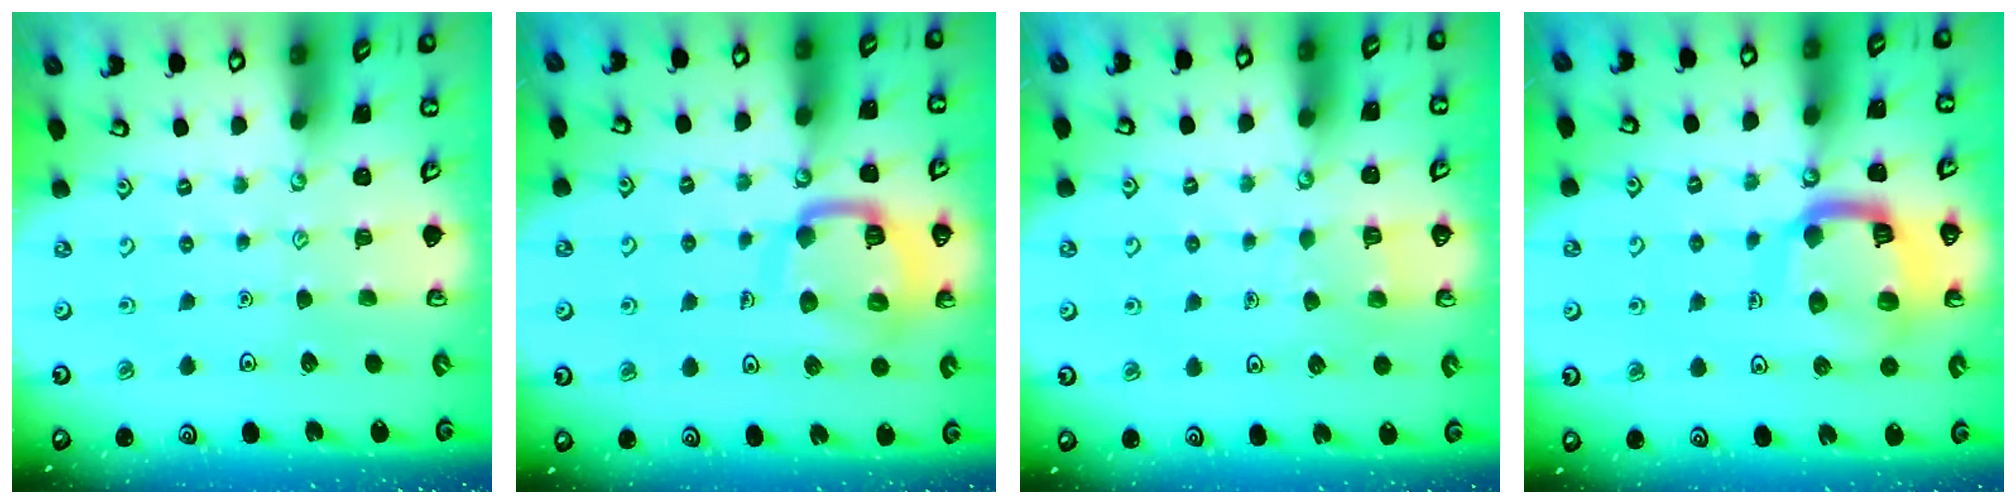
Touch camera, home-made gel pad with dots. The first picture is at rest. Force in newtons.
{"total": 14.2, "press": 14.1, "slide": 1.5}
{"total": 4.7, "press": 4.7, "slide": 0.4}
{"total": 16.3, "press": 16.2, "slide": 1.8}